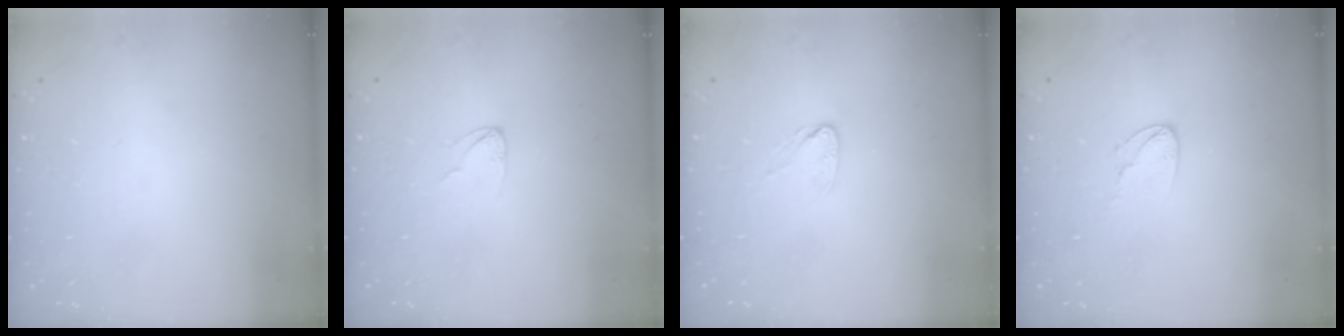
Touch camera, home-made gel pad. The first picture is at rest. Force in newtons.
{"total": 2.3, "press": 2.3, "slide": 0.1}
{"total": 3.4, "press": 3.4, "slide": 0.4}
{"total": 5.6, "press": 5.6, "slide": 0.4}